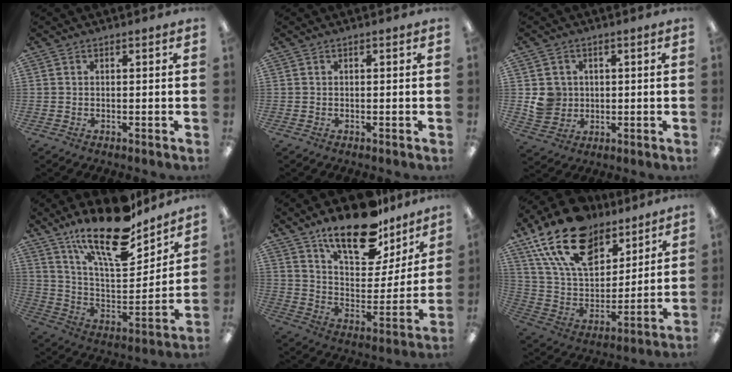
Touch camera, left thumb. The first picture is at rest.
{"total": 0.0}
{"total": 6.3, "force": [0.6, 6.1, 1.6], "torque": [-0.019, 0.007, 0.016]}
{"total": 21.9, "force": [16.1, 7.4, 12.8], "torque": [-0.216, -0.105, 0.276]}
{"total": 19.9, "force": [14.8, 8.5, 10.3], "torque": [-0.163, -0.096, 0.257]}
{"total": 21.7, "force": [13.9, 12.1, 11.5], "torque": [-0.223, -0.072, 0.253]}